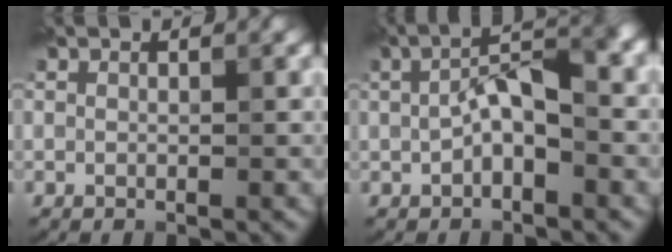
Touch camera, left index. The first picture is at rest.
{"total": 5.3, "force": [-0.2, 2.3, 4.7], "torque": [-0.084, 0.013, -0.007]}